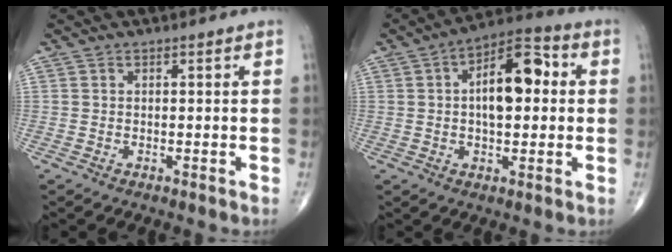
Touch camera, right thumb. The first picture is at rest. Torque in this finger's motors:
{"motor_torque": [1.49, 1.63, 0.49, -0.37, 0.33]}